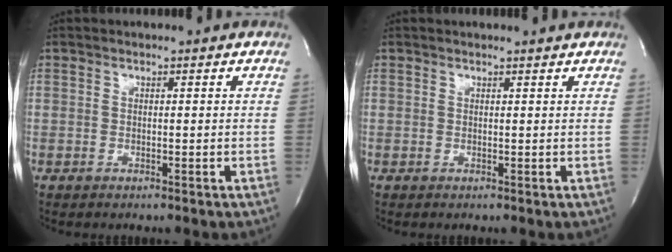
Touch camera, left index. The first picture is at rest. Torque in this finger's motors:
{"motor_torque": [0.39, -0.32, 0.03, 0.00]}